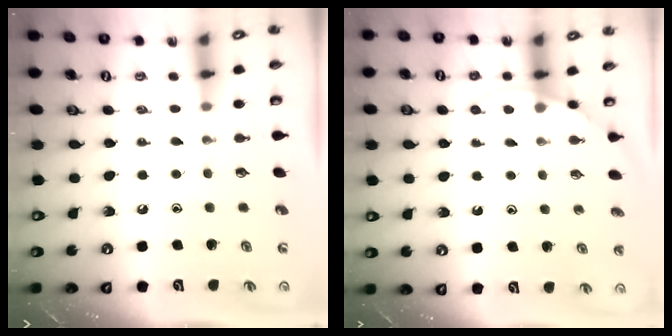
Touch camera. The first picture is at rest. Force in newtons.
{"total": 6.4, "press": 6.4, "slide": 0.3}